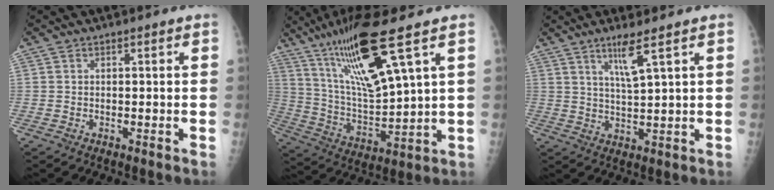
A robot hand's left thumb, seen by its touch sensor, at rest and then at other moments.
{"total": 18.2, "force": [10.1, 2.5, 14.9], "torque": [-0.279, -0.045, 0.197]}
{"total": 5.7, "force": [3.3, -0.2, 4.6], "torque": [-0.094, -0.027, 0.068]}